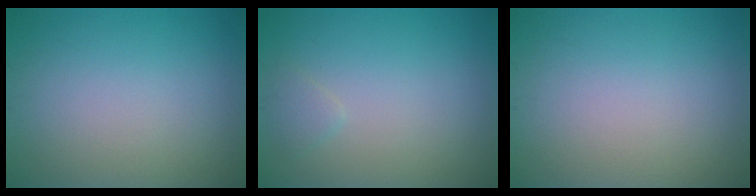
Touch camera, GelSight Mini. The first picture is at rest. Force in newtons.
{"total": 0.9, "press": 0.9, "slide": 0.1}
{"total": 0.0}